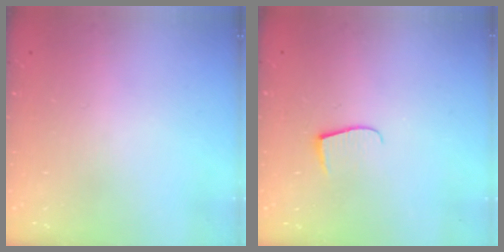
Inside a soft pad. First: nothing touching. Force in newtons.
{"total": 5.9, "press": 5.9, "slide": 0.4}